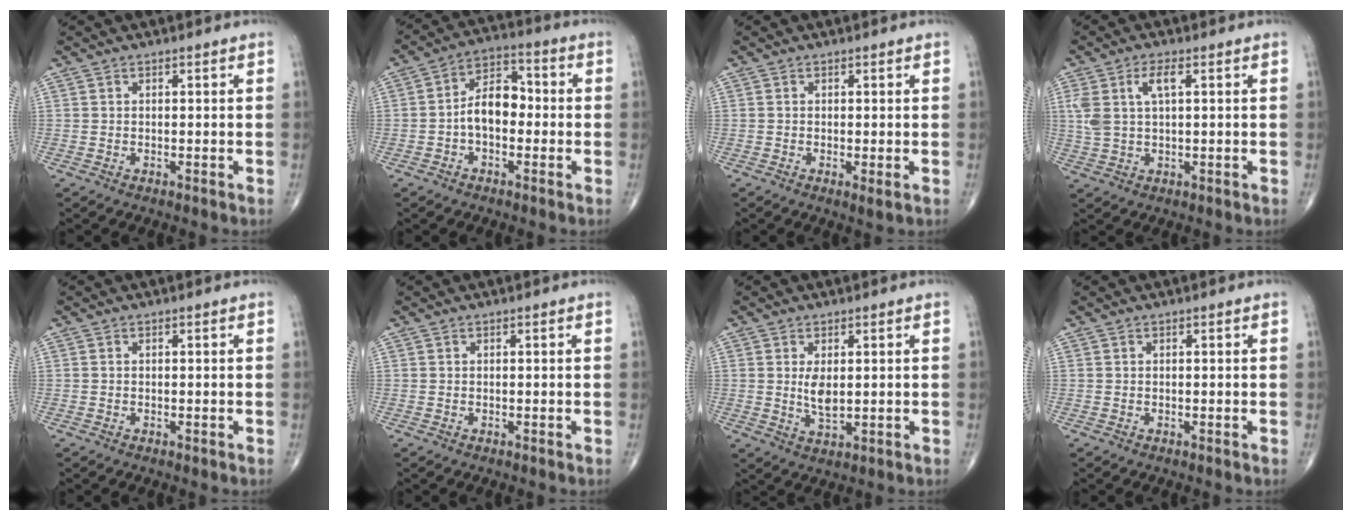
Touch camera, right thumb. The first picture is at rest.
{"total": 8.6, "force": [-1.2, 5.4, 6.6], "torque": [-0.093, 0.034, -0.034]}
{"total": 0.7, "force": [-0.1, 0.2, 0.7], "torque": [-0.014, -0.004, -0.004]}
{"total": 6.5, "force": [2.0, 2.7, 5.5], "torque": [-0.127, 0.010, 0.046]}
{"total": 0.0}
{"total": 0.0}
{"total": 4.2, "force": [0.7, 2.0, 3.7], "torque": [-0.062, -0.013, 0.019]}
{"total": 0.0}